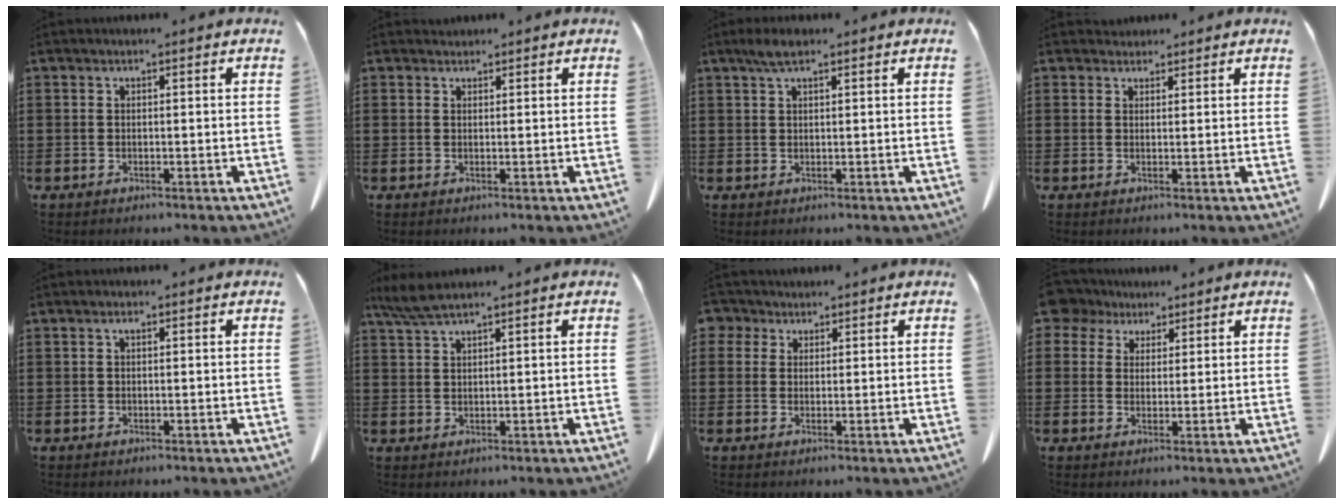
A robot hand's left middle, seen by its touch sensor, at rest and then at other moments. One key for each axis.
{"total": 1.0, "fx": 0.9, "fy": 0.5, "fz": -0.1, "tx": 0.000, "ty": 0.002, "tz": 0.018}
{"total": 2.6, "fx": 1.5, "fy": 0.7, "fz": 2.0, "tx": -0.042, "ty": 0.005, "tz": 0.026}
{"total": 1.7, "fx": 1.5, "fy": 0.9, "fz": 0.0, "tx": -0.004, "ty": 0.006, "tz": 0.030}
{"total": 0.6, "fx": 0.1, "fy": 0.2, "fz": 0.5, "tx": -0.013, "ty": 0.001, "tz": 0.002}
{"total": 3.3, "fx": 2.5, "fy": 0.3, "fz": 2.1, "tx": -0.047, "ty": 0.001, "tz": 0.048}
{"total": 2.7, "fx": 1.6, "fy": 2.1, "fz": 0.5, "tx": -0.014, "ty": 0.008, "tz": 0.028}
{"total": 5.0, "fx": 3.5, "fy": 3.3, "fz": 1.4, "tx": -0.039, "ty": 0.006, "tz": 0.064}